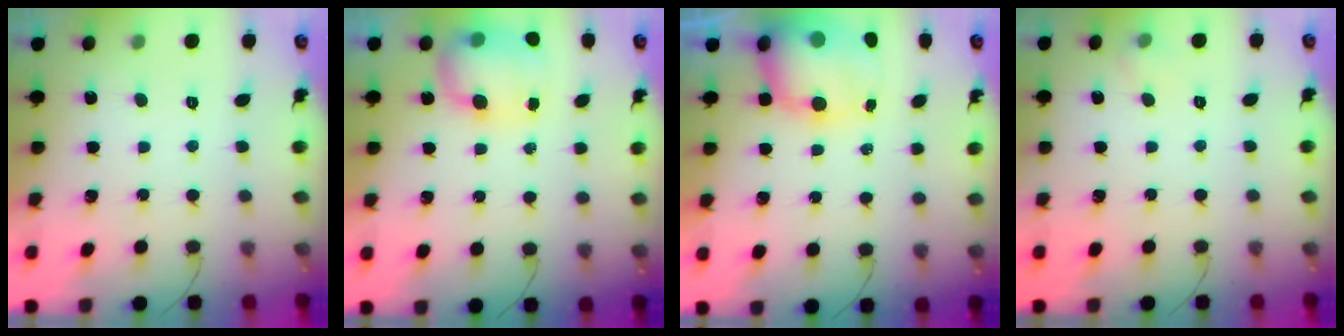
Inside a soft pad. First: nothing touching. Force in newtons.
{"total": 7.8, "press": 7.7, "slide": 1.1}
{"total": 9.3, "press": 9.0, "slide": 2.5}
{"total": 5.8, "press": 3.2, "slide": 4.9}